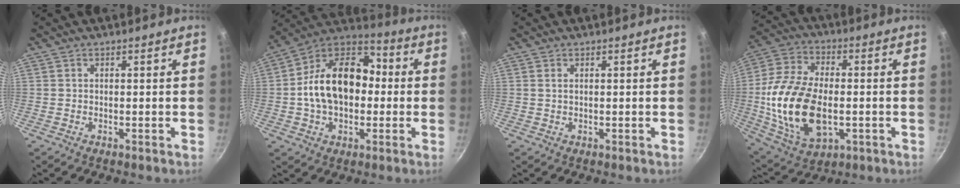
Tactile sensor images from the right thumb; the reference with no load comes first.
{"total": 19.4, "force": [-0.2, 13.3, 14.1], "torque": [-0.207, 0.046, -0.022]}
{"total": 0.9, "force": [0.3, 0.5, 0.7], "torque": [-0.013, 0.001, 0.005]}
{"total": 20.9, "force": [-2.4, 12.4, 16.7], "torque": [-0.327, 0.013, -0.036]}